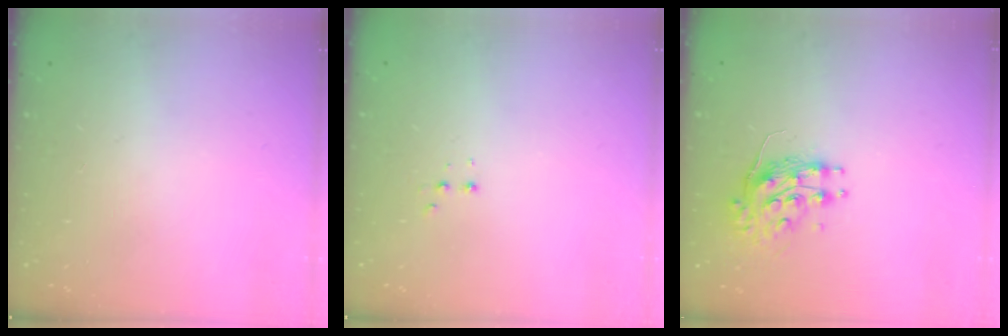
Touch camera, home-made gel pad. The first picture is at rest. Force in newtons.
{"total": 2.4, "press": 2.2, "slide": 0.9}
{"total": 8.2, "press": 8.2, "slide": 0.3}